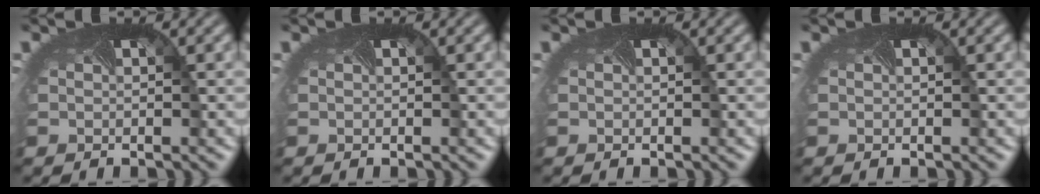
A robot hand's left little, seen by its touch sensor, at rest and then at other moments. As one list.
[{"total": 0.0}, {"total": 0.0}, {"total": 0.0}]